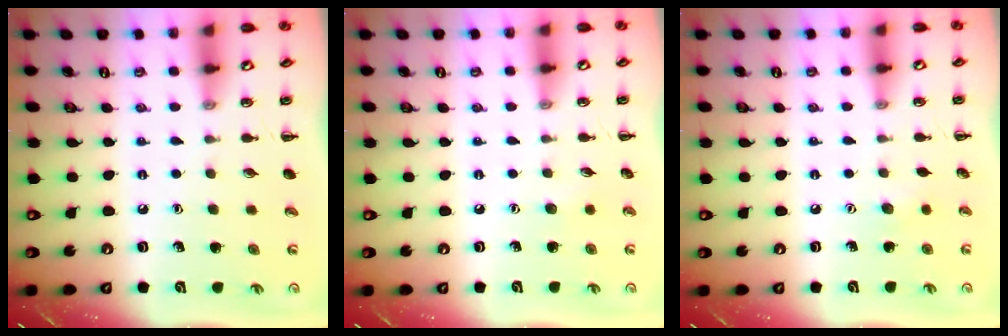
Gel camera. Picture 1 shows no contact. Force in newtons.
{"total": 3.4, "press": 3.2, "slide": 1.0}
{"total": 2.8, "press": 2.8, "slide": 0.7}